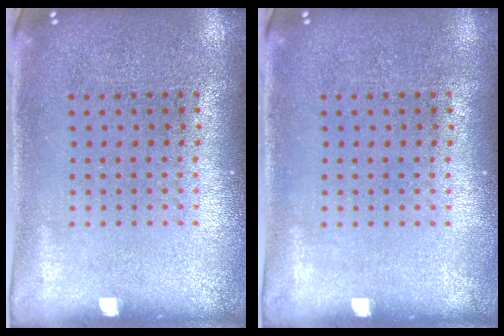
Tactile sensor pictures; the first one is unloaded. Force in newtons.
{"total": 0.0}